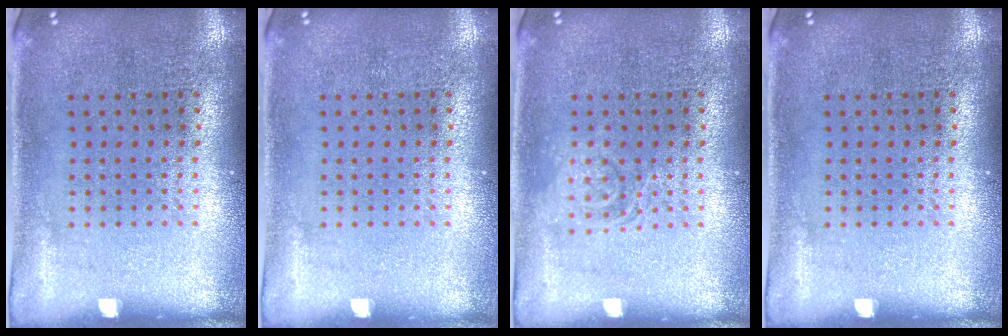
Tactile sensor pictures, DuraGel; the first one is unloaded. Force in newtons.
{"total": 0.0}
{"total": 1.6, "press": 1.6, "slide": 0.3}
{"total": 0.0}